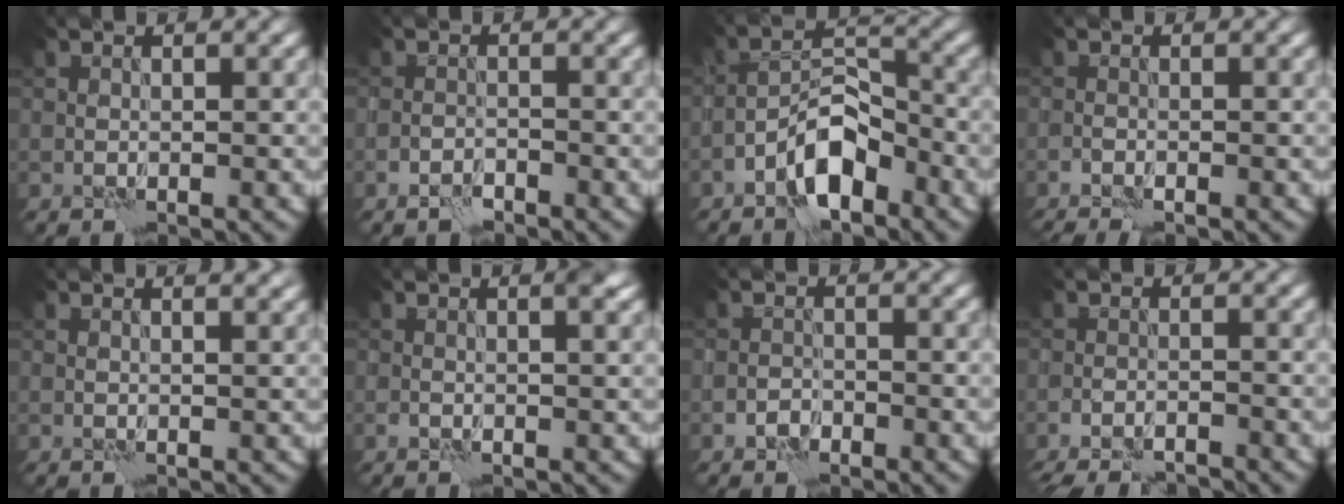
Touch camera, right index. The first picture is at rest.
{"total": 1.7, "force": [-1.3, 0.6, 0.7], "torque": [-0.010, 0.003, -0.028]}
{"total": 5.4, "force": [-3.3, 2.2, 3.6], "torque": [-0.056, 0.015, -0.066]}
{"total": 2.2, "force": [-1.9, 0.3, 1.1], "torque": [-0.033, -0.002, -0.032]}
{"total": 1.7, "force": [1.2, 0.4, 1.1], "torque": [-0.014, 0.000, 0.011]}
{"total": 1.8, "force": [0.3, 0.5, 1.7], "torque": [-0.023, 0.001, 0.001]}
{"total": 1.3, "force": [-1.0, 0.8, 0.4], "torque": [-0.004, 0.005, -0.021]}
{"total": 4.9, "force": [-4.5, 1.0, 1.8], "torque": [-0.032, -0.005, -0.068]}